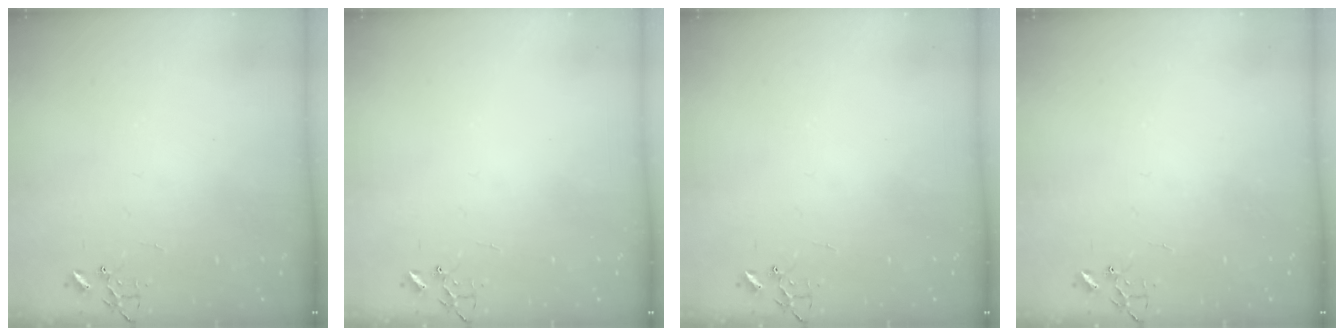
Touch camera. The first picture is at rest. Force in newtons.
{"total": 0.0}
{"total": 0.0}
{"total": 0.0}